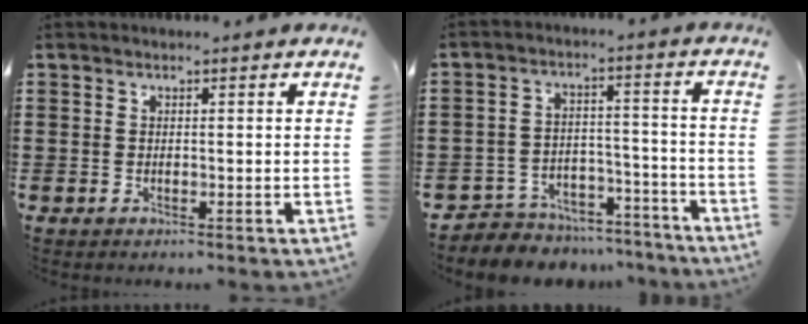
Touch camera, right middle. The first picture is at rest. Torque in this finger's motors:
{"motor_torque": [1.24, -0.90, 0.13, 0.04]}